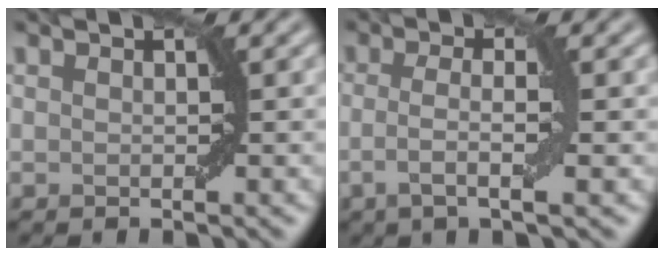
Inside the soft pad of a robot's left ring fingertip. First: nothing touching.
{"total": 3.4, "force": [-0.6, 0.7, 3.2], "torque": [-0.062, -0.004, -0.014]}